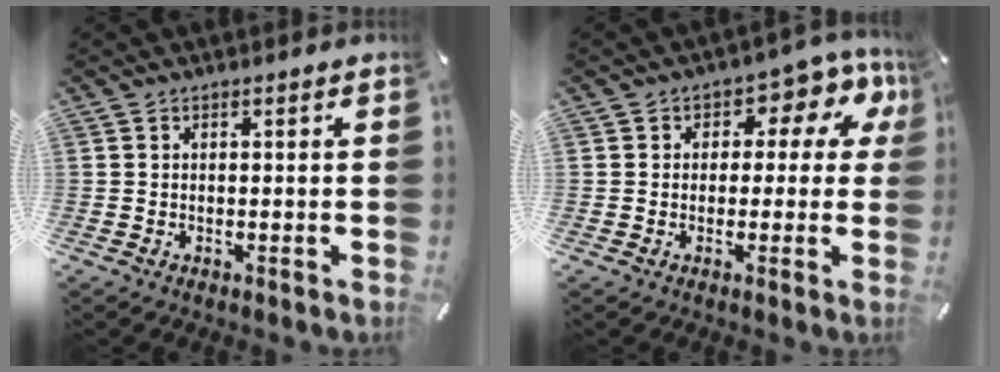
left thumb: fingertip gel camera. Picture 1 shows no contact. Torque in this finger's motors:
{"motor_torque": [0.19, 0.20, 0.50, 0.34, -0.03]}